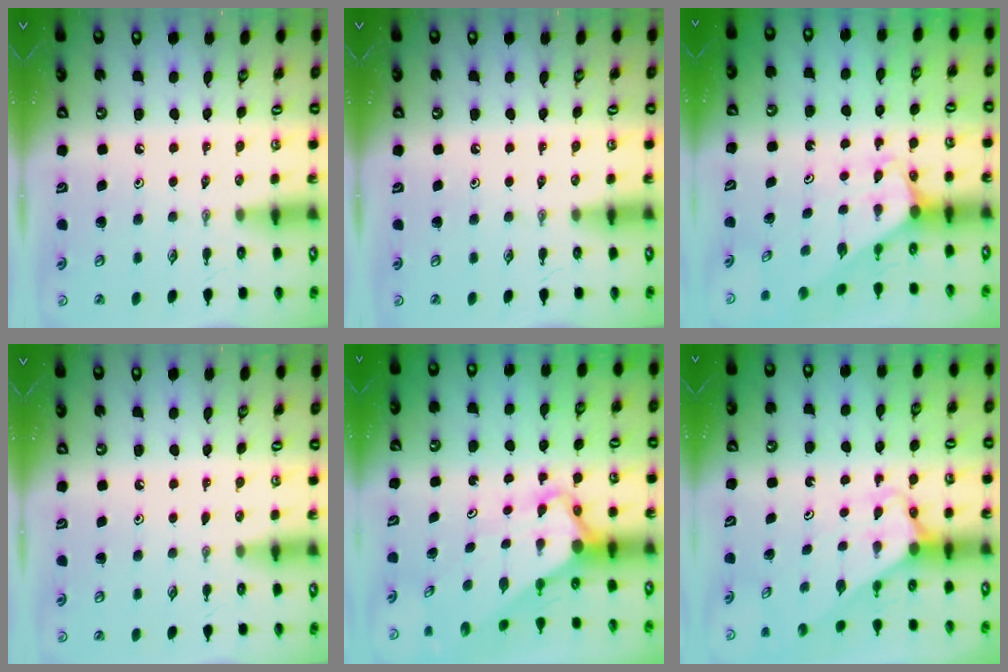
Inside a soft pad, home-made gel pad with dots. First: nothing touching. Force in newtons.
{"total": 0.0}
{"total": 2.0, "press": 2.0, "slide": 0.1}
{"total": 2.3, "press": 2.3, "slide": 0.2}
{"total": 4.3, "press": 4.3, "slide": 0.4}
{"total": 2.8, "press": 2.8, "slide": 0.2}